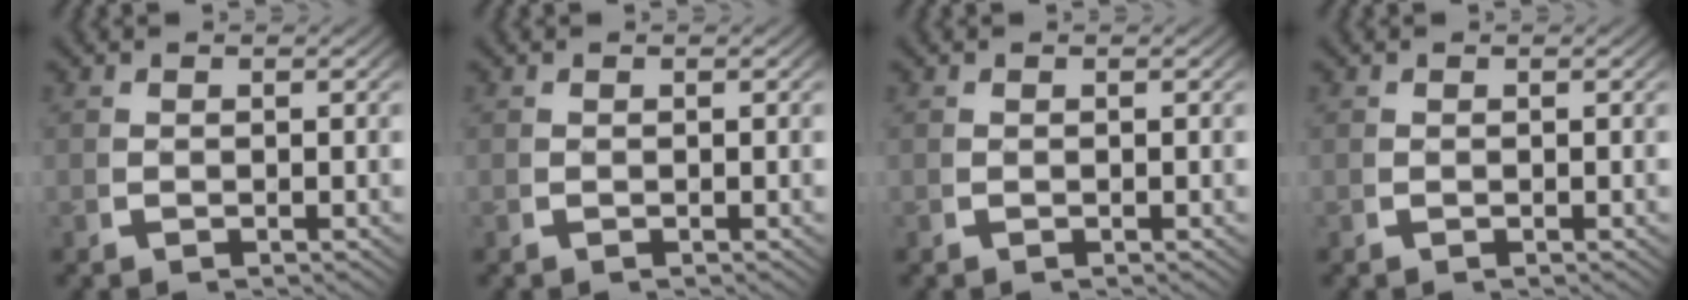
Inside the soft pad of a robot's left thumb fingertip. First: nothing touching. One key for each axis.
{"total": 0.0}
{"total": 0.0}
{"total": 0.0}